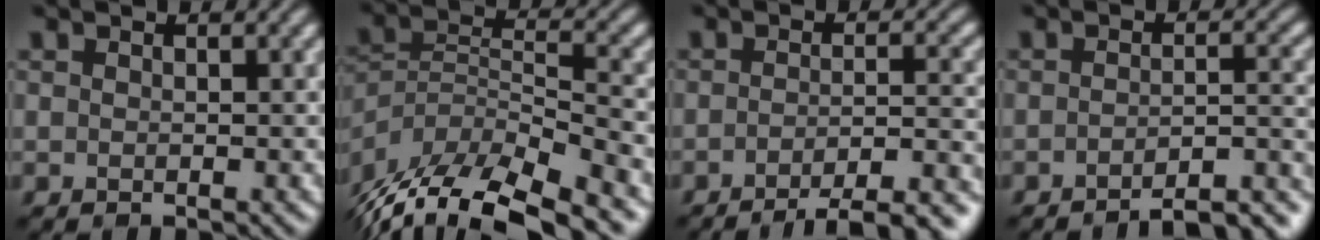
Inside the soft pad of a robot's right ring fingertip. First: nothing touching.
{"total": 12.8, "force": [-10.3, 4.3, 6.3], "torque": [-0.118, 0.001, -0.166]}
{"total": 7.7, "force": [-5.4, 1.9, 5.1], "torque": [-0.059, 0.001, -0.067]}
{"total": 8.0, "force": [-6.8, 1.9, 3.8], "torque": [-0.028, 0.012, -0.079]}